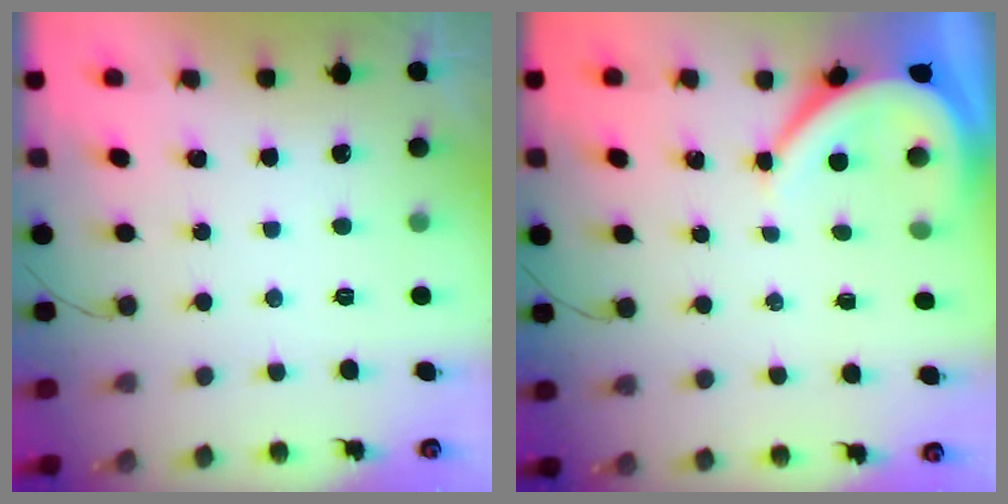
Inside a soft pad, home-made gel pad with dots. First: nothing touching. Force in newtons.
{"total": 6.7, "press": 6.7, "slide": 0.7}